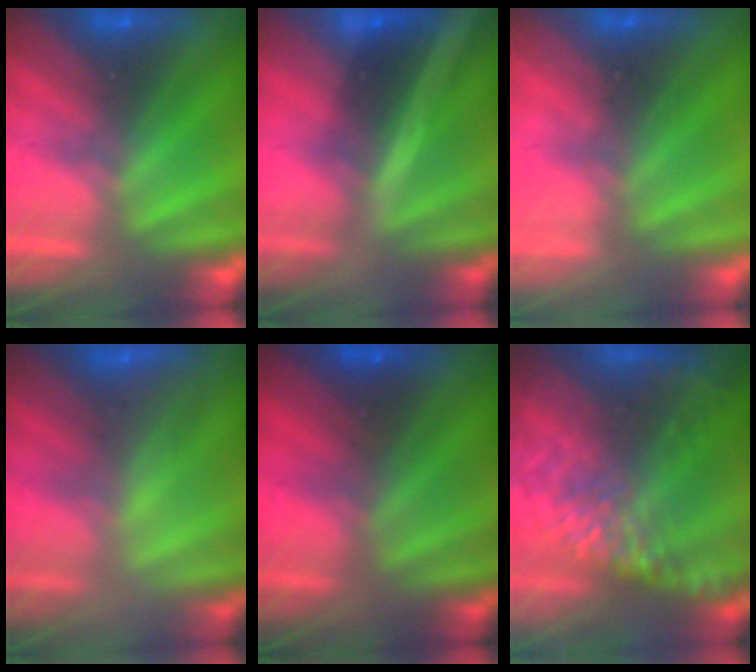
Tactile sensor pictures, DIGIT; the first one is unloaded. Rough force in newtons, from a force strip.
{"total": 2.0}
{"total": 2.3}
{"total": 2.3}
{"total": 1.7}
{"total": 7.5}